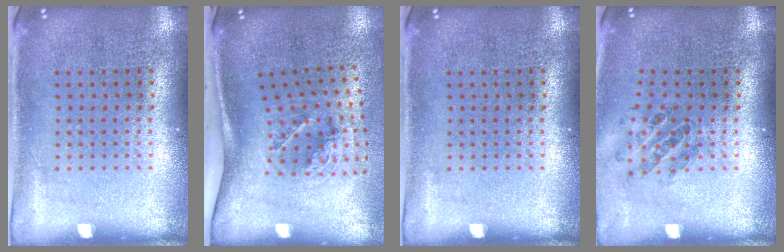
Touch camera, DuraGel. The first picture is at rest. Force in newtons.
{"total": 2.0, "press": 1.3, "slide": 1.5}
{"total": 0.0}
{"total": 0.8, "press": 0.8, "slide": 0.1}